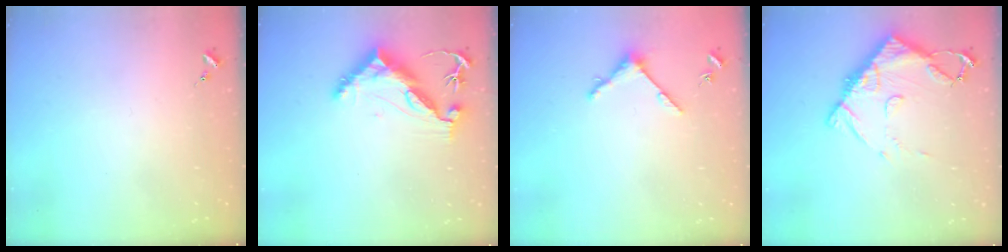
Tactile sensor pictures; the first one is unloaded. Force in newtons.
{"total": 10.5, "press": 10.4, "slide": 1.1}
{"total": 4.8, "press": 4.8, "slide": 0.6}
{"total": 11.5, "press": 11.5, "slide": 1.1}